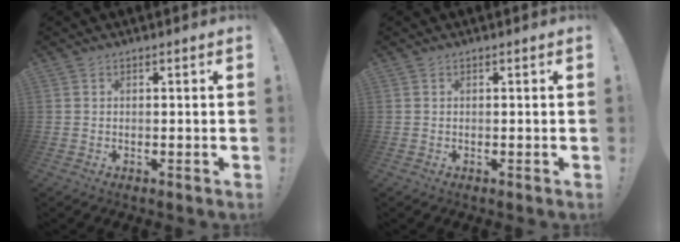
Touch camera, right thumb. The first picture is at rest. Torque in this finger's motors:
{"motor_torque": [0.00, 0.00, 0.03, 0.01, 0.01]}